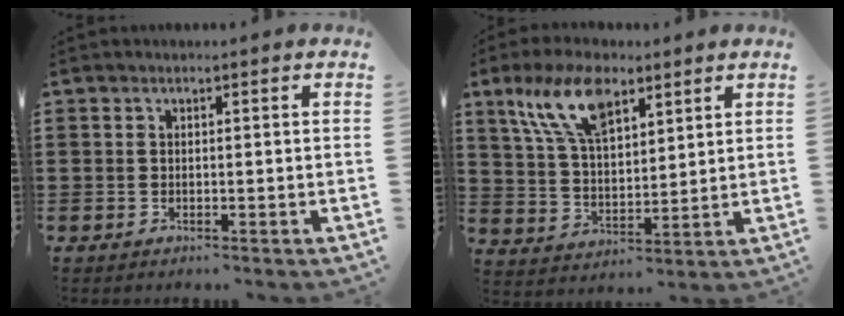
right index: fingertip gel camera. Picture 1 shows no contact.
{"total": 10.7, "force": [6.1, 4.7, 7.4], "torque": [-0.162, 0.010, 0.114]}